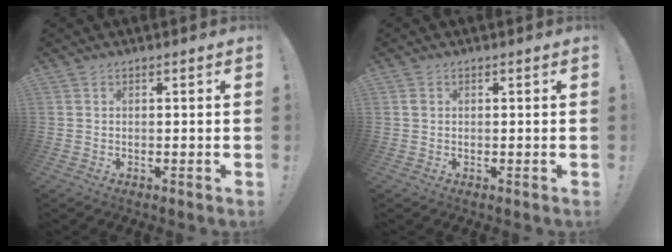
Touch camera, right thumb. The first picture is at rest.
{"total": 0.8, "force": [0.1, 0.6, 0.5], "torque": [-0.008, 0.003, 0.001]}